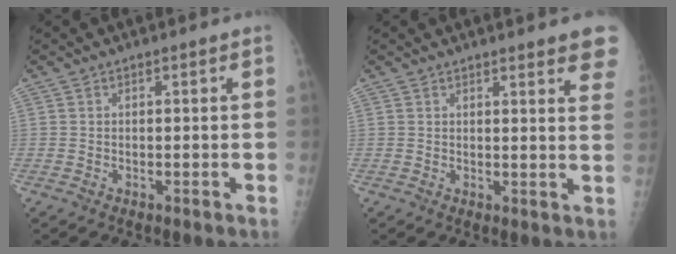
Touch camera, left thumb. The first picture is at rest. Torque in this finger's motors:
{"motor_torque": [-0.12, 0.01, 0.20, -0.05, 0.09]}